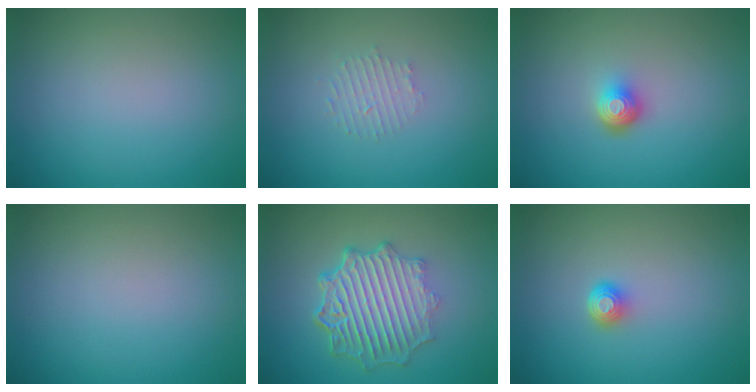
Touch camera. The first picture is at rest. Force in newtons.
{"total": 1.6, "press": 1.5, "slide": 0.3}
{"total": 2.2, "press": 1.4, "slide": 1.7}
{"total": 0.0}
{"total": 7.0, "press": 5.2, "slide": 4.6}
{"total": 1.6, "press": 1.2, "slide": 1.0}